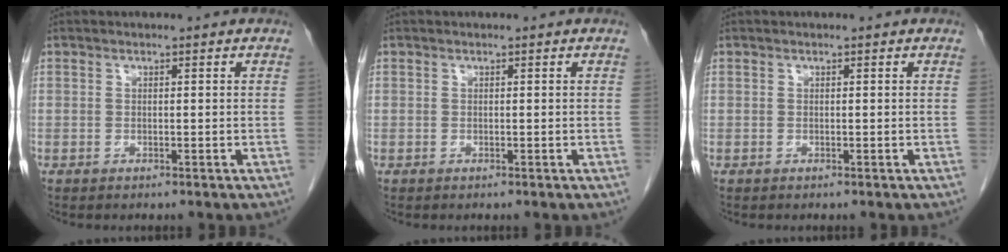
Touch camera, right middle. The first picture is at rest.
{"total": 0.0}
{"total": 0.0}